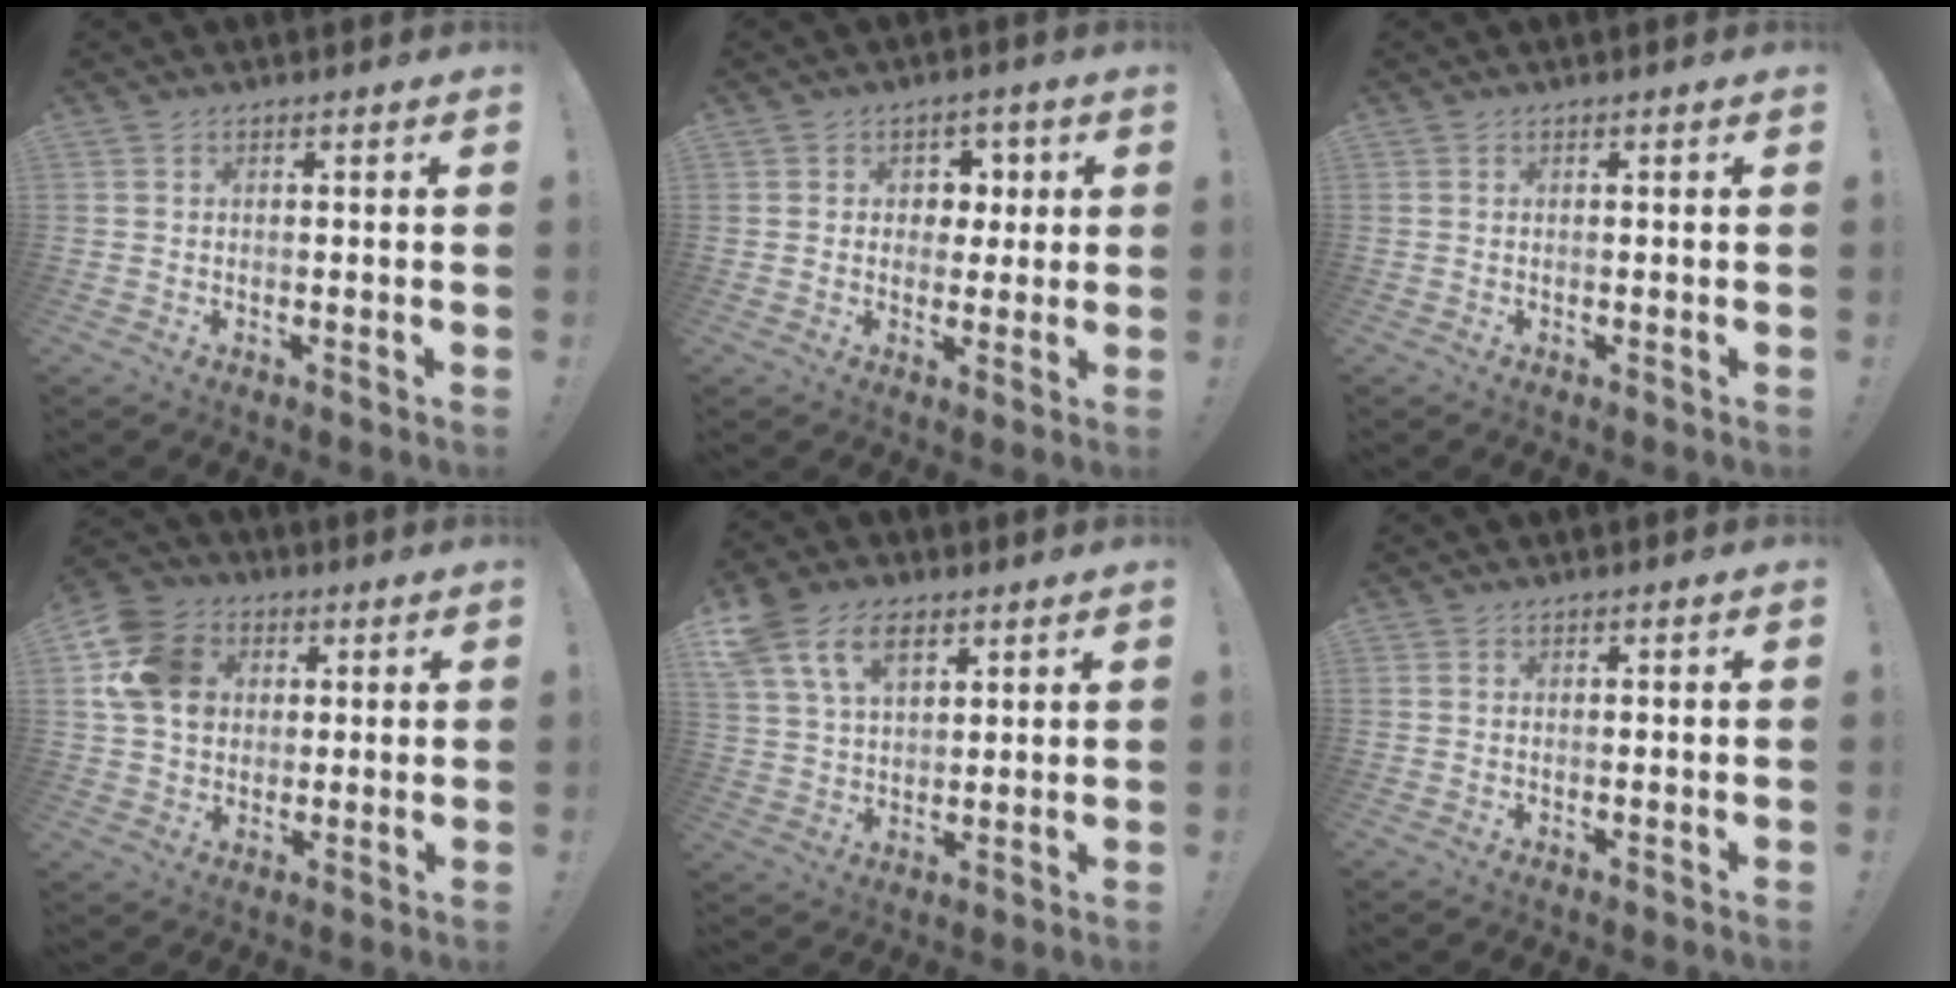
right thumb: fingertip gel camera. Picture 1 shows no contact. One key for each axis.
{"total": 6.0, "fx": 1.2, "fy": 5.8, "fz": 1.2, "tx": -0.006, "ty": -0.006, "tz": 0.022}
{"total": 0.0}
{"total": 14.8, "fx": 3.5, "fy": 12.0, "fz": 7.8, "tx": -0.139, "ty": -0.004, "tz": 0.072}
{"total": 13.7, "fx": 7.2, "fy": 8.9, "fz": 7.6, "tx": -0.145, "ty": -0.015, "tz": 0.138}
{"total": 0.0}